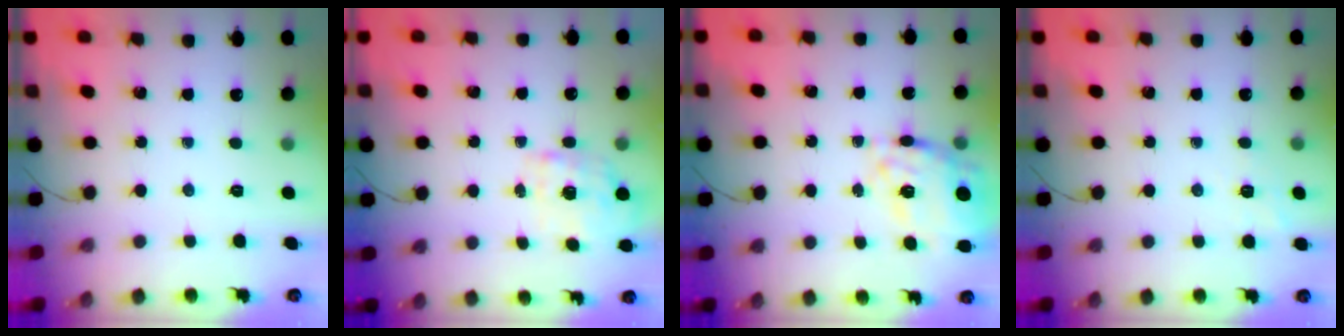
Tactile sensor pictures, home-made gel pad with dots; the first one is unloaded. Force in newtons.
{"total": 1.4, "press": 1.2, "slide": 0.7}
{"total": 14.5, "press": 13.8, "slide": 4.4}
{"total": 1.9, "press": 1.0, "slide": 1.6}